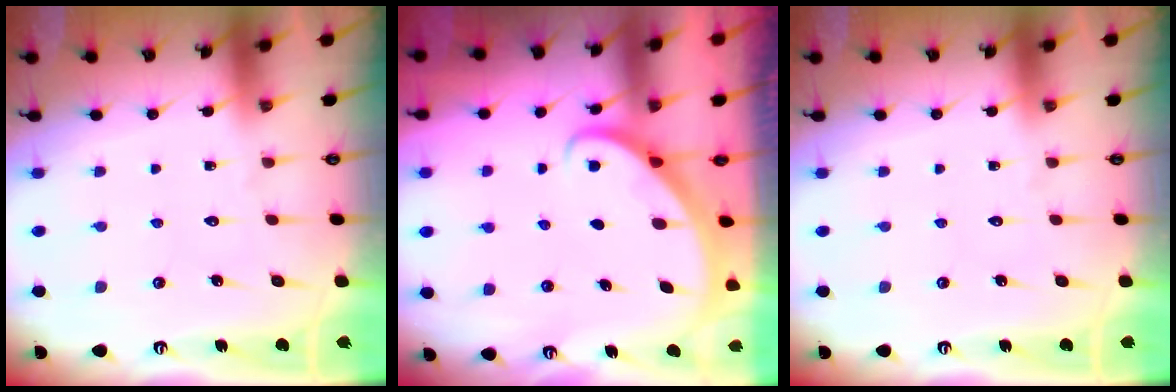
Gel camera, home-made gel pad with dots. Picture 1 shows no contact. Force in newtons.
{"total": 2.9, "press": 2.9, "slide": 0.2}
{"total": 0.0}